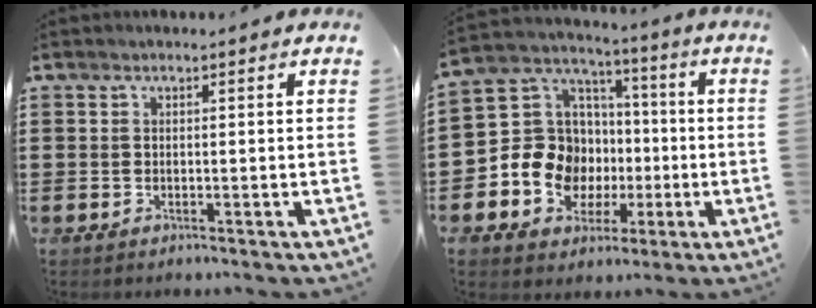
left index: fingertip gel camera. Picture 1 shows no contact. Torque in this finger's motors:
{"motor_torque": [1.37, 0.77, 0.75, 0.11]}